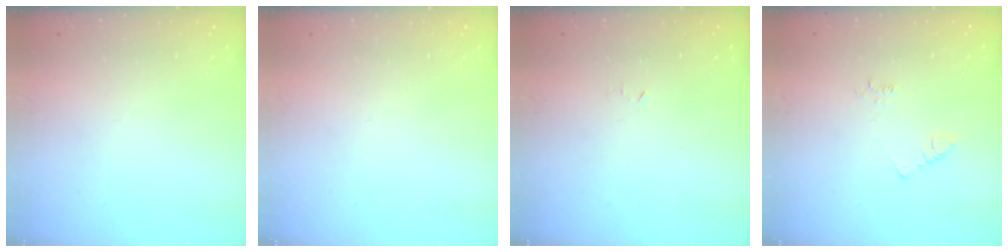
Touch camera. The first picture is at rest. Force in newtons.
{"total": 0.0}
{"total": 2.4, "press": 2.4, "slide": 0.4}
{"total": 1.9, "press": 1.9, "slide": 0.3}